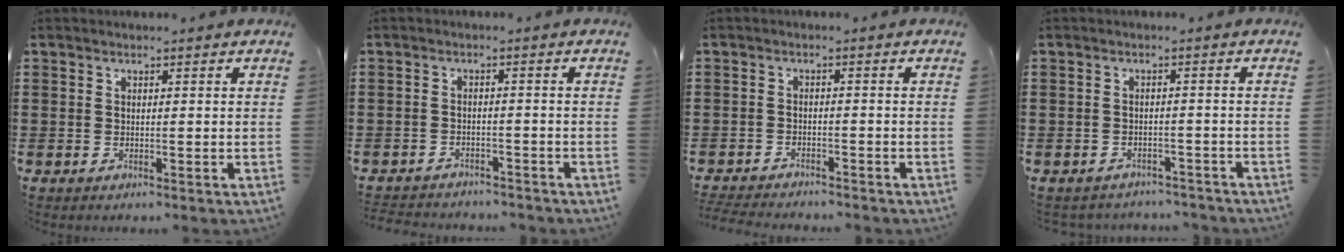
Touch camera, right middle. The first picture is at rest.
{"total": 2.4, "force": [-2.4, 0.1, -0.2], "torque": [-0.011, -0.002, -0.051]}
{"total": 2.8, "force": [-2.8, -0.1, 0.0], "torque": [-0.020, -0.007, -0.061]}
{"total": 2.2, "force": [-2.2, 0.1, -0.2], "torque": [-0.011, -0.001, -0.047]}